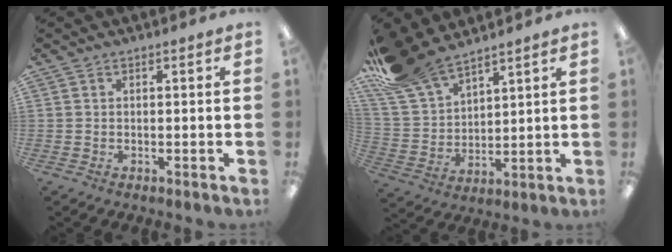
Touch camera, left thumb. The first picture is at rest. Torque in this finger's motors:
{"motor_torque": [0.48, 0.05, 1.15, -1.15, 0.04]}